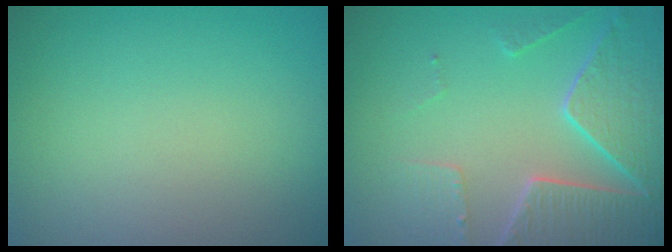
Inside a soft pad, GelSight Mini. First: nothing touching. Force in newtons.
{"total": 6.7, "press": 5.4, "slide": 4.0}